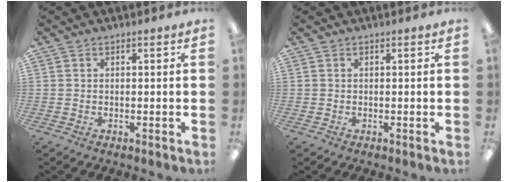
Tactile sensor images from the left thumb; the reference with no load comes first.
{"total": 0.0}